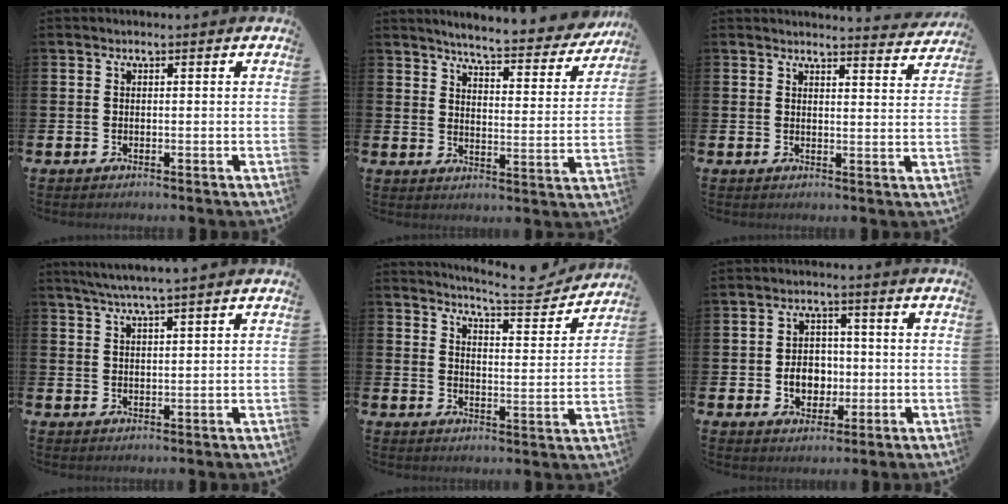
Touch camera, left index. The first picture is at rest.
{"total": 5.4, "force": [5.2, 0.3, 1.5], "torque": [-0.046, -0.042, 0.083]}
{"total": 3.5, "force": [3.5, 0.0, 0.1], "torque": [0.012, -0.030, 0.057]}
{"total": 3.7, "force": [3.3, -0.5, 1.4], "torque": [-0.040, -0.006, 0.061]}
{"total": 6.0, "force": [5.9, 0.4, 1.2], "torque": [-0.027, -0.049, 0.095]}
{"total": 4.8, "force": [-0.7, 4.0, 2.6], "torque": [-0.031, 0.000, -0.022]}